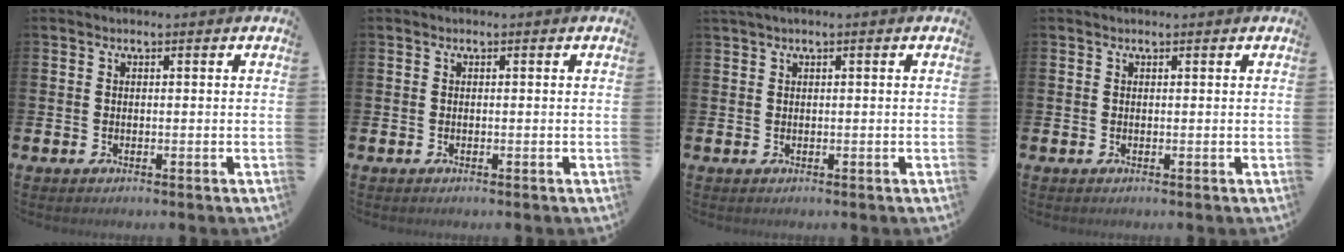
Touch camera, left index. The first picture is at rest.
{"total": 0.0}
{"total": 0.9, "force": [0.6, -0.1, 0.7], "torque": [-0.015, 0.002, 0.011]}
{"total": 0.0}